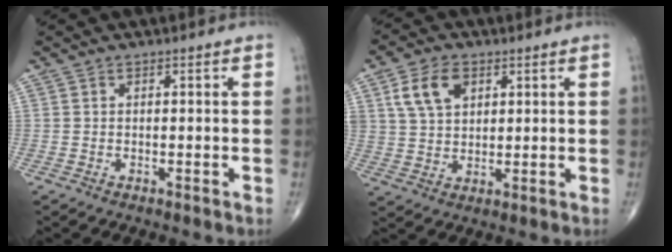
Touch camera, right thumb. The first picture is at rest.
{"total": 8.5, "force": [3.5, 5.6, 5.3], "torque": [-0.085, -0.006, 0.069]}